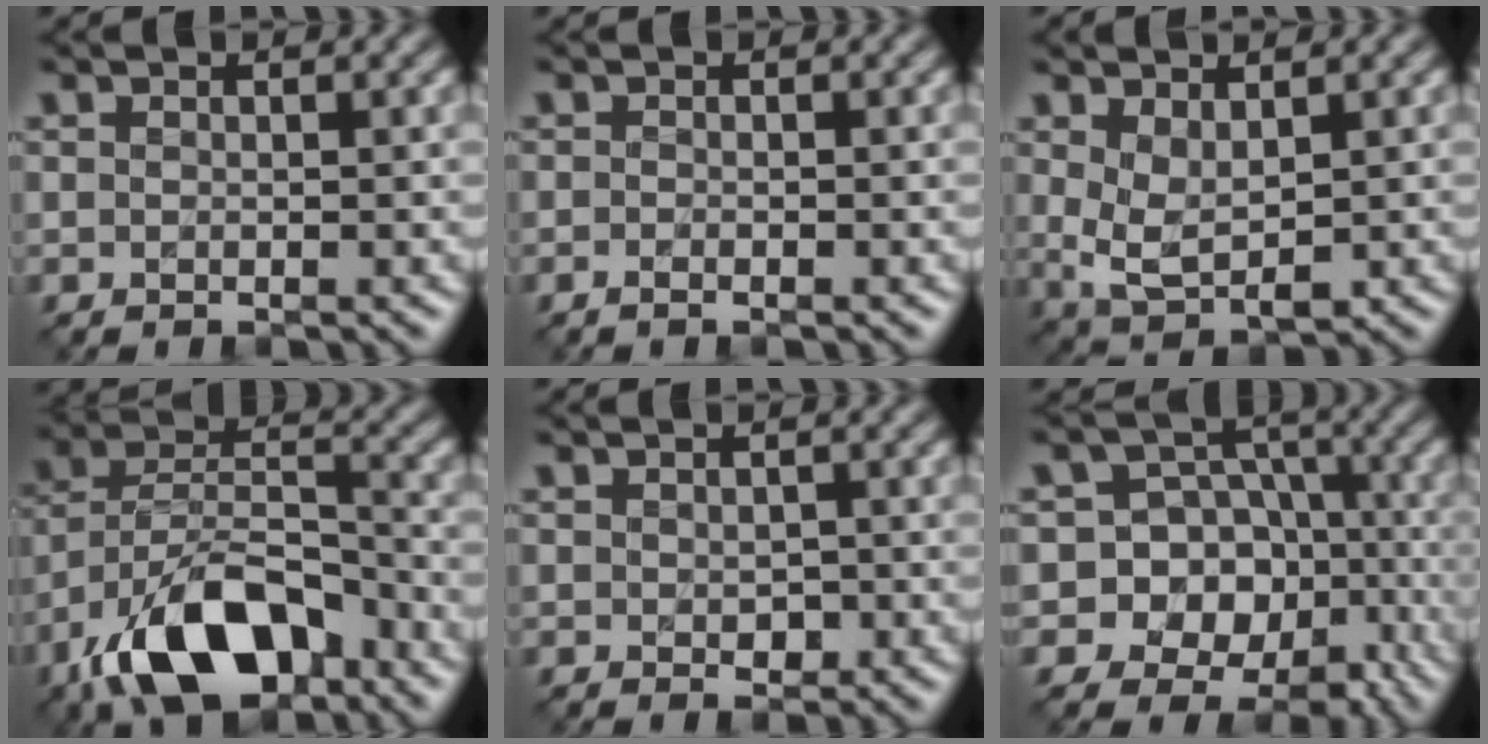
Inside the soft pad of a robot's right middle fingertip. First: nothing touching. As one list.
[{"total": 0.5, "force": [-0.4, 0.1, 0.4], "torque": [-0.006, -0.001, -0.006]}, {"total": 3.2, "force": [0.9, 1.6, 2.6], "torque": [-0.059, -0.005, 0.024]}, {"total": 11.2, "force": [-6.7, 5.1, 7.3], "torque": [-0.133, 0.004, -0.129]}, {"total": 1.1, "force": [0.0, 0.8, 0.8], "torque": [-0.008, -0.002, 0.003]}, {"total": 13.8, "force": [-5.8, 12.0, 3.5], "torque": [-0.065, -0.009, -0.099]}]